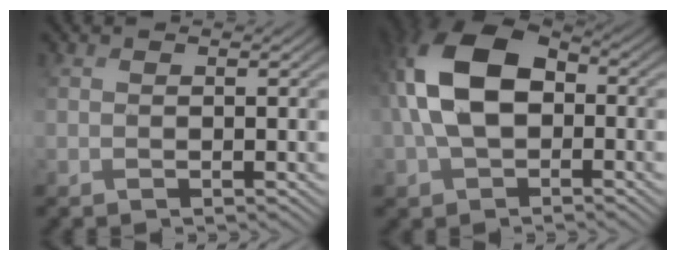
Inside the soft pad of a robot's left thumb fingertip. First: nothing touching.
{"total": 11.1, "force": [-0.3, 7.0, 8.7], "torque": [-0.203, 0.012, -0.016]}